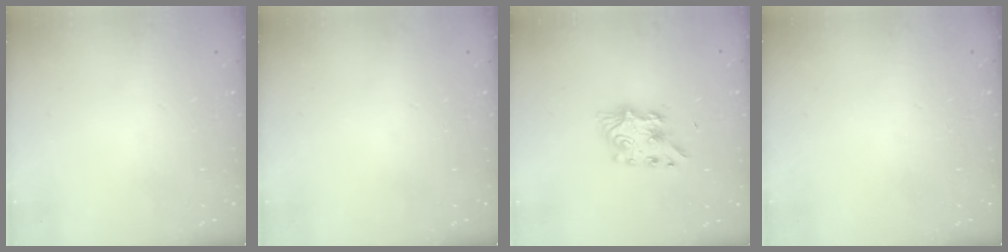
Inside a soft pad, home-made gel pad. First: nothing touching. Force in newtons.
{"total": 0.0}
{"total": 7.2, "press": 7.2, "slide": 0.2}
{"total": 0.0}